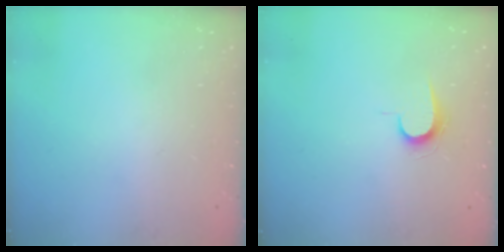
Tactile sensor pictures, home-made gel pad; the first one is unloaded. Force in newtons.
{"total": 5.9, "press": 5.9, "slide": 0.6}